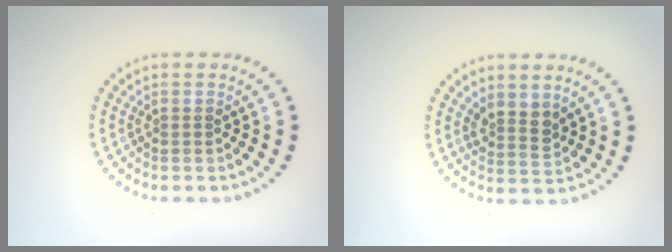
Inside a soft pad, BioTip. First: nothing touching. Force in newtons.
{"total": 2.1, "press": 1.7, "slide": 1.4}